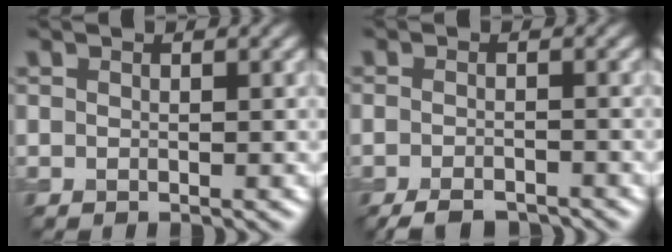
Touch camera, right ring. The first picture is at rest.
{"total": 3.7, "force": [-2.8, 1.0, 2.2], "torque": [-0.039, -0.008, -0.048]}